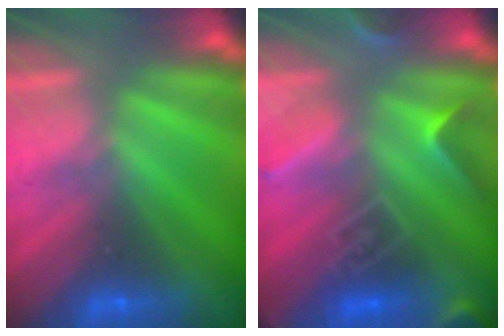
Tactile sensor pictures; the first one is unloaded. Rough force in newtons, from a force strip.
{"total": 9.0}